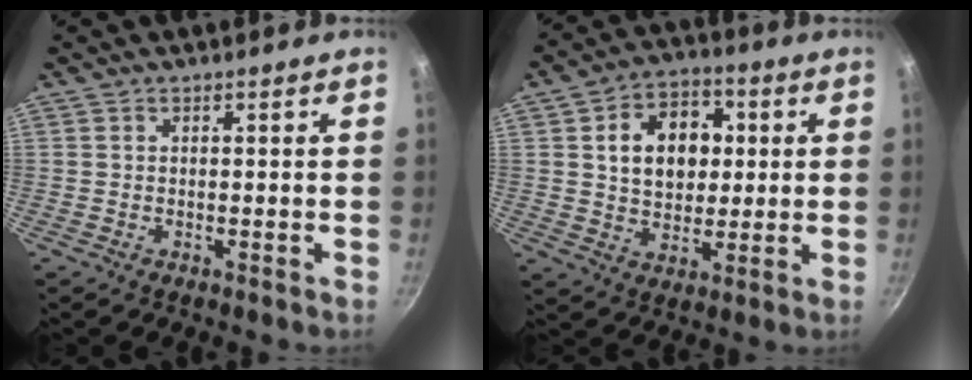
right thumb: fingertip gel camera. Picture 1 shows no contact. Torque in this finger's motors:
{"motor_torque": [-0.38, 0.88, 0.46, 0.60, 0.08]}